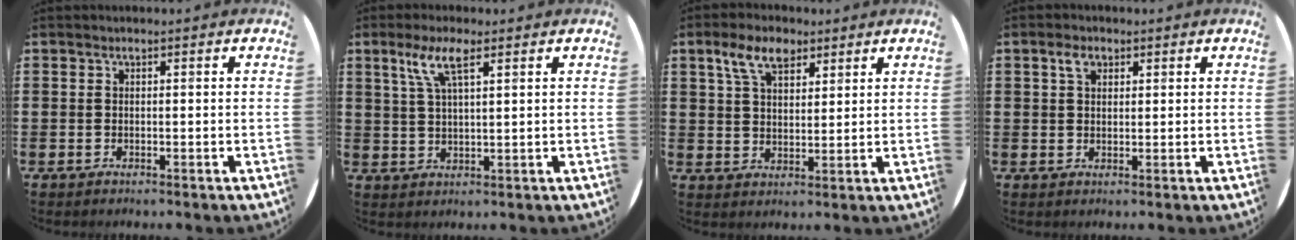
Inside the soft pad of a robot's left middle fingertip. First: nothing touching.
{"total": 5.2, "force": [3.0, 1.1, 4.0], "torque": [-0.089, 0.007, 0.052]}
{"total": 6.3, "force": [4.2, 3.1, 3.5], "torque": [-0.073, 0.005, 0.076]}
{"total": 2.4, "force": [1.4, 1.5, 1.2], "torque": [-0.020, 0.002, 0.024]}